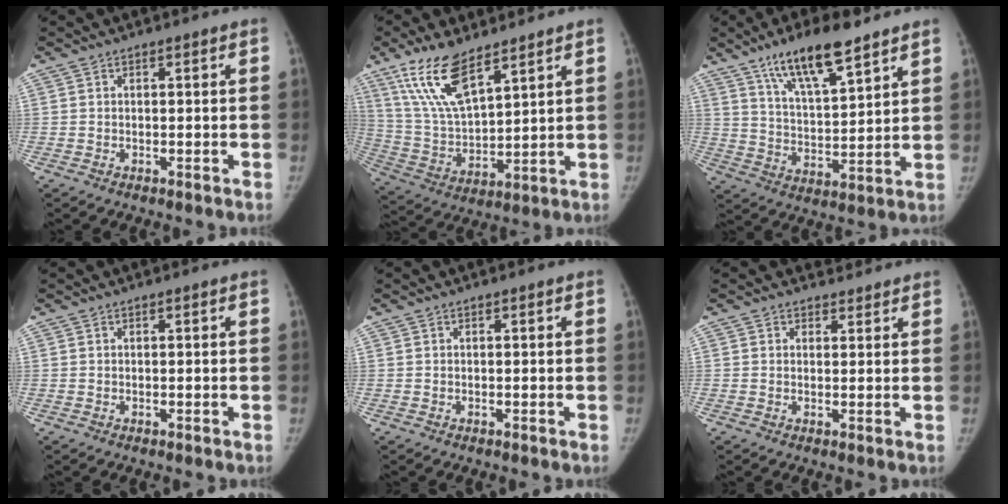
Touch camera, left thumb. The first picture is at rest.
{"total": 14.2, "force": [9.4, 4.9, 9.5], "torque": [-0.170, -0.042, 0.197]}
{"total": 14.2, "force": [9.4, 3.9, 9.9], "torque": [-0.153, -0.046, 0.171]}
{"total": 0.0}
{"total": 0.0}
{"total": 1.9, "force": [1.6, 1.0, -0.4], "torque": [0.023, -0.010, 0.016]}